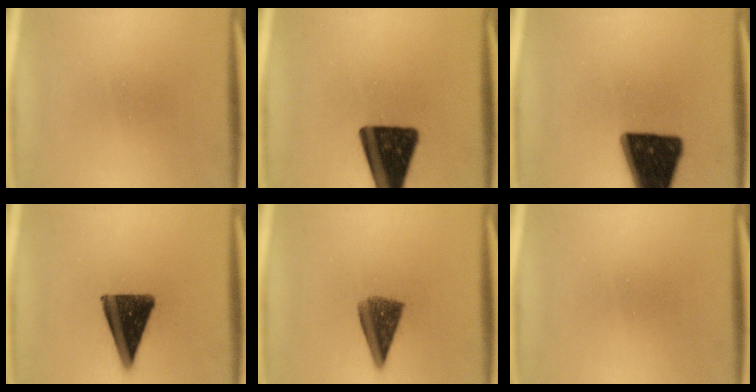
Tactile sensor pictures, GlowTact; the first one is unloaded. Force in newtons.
{"total": 17.8}
{"total": 19.7}
{"total": 12.7}
{"total": 7.2}
{"total": 0.0}